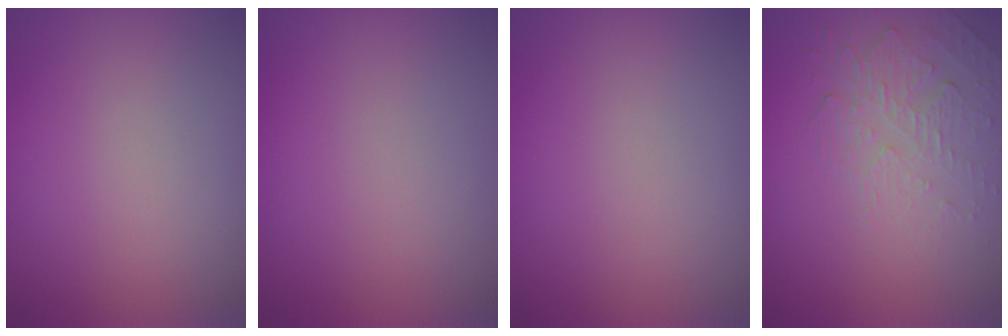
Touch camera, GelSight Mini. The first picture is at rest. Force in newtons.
{"total": 0.0}
{"total": 0.0}
{"total": 2.2, "press": 1.4, "slide": 1.7}